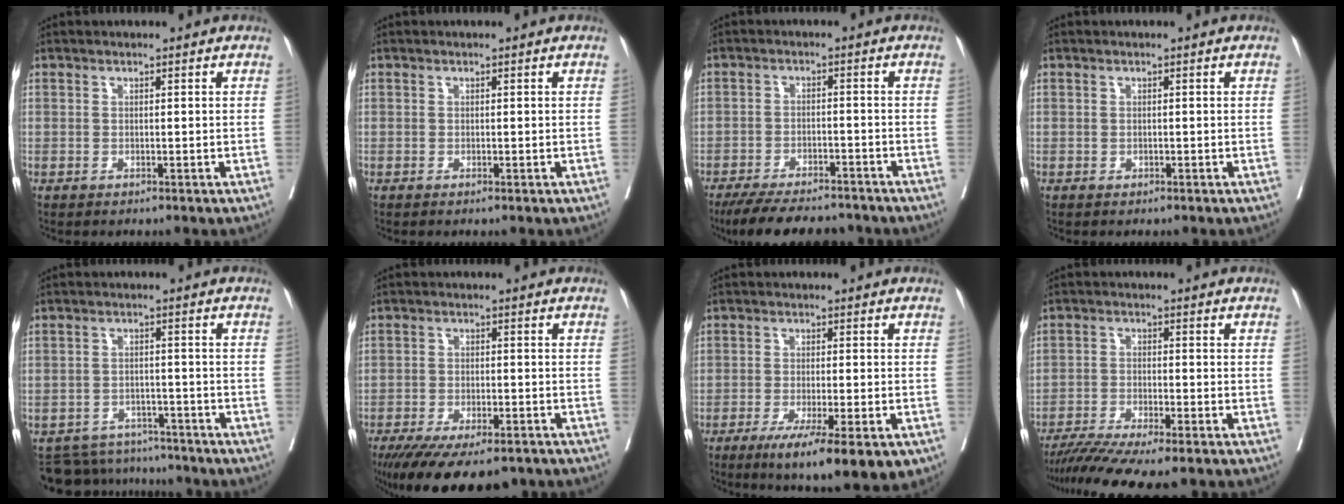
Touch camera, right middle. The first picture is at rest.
{"total": 0.0}
{"total": 11.5, "force": [-10.1, 3.3, 4.4], "torque": [-0.066, -0.003, -0.148]}
{"total": 0.0}
{"total": 8.8, "force": [-8.4, 2.7, 0.0], "torque": [0.004, 0.012, -0.117]}
{"total": 14.6, "force": [-11.1, 5.2, 8.0], "torque": [-0.142, -0.023, -0.162]}
{"total": 11.7, "force": [-6.8, 1.9, 9.3], "torque": [-0.114, -0.022, -0.102]}
{"total": 9.6, "force": [-8.0, 0.2, 5.4], "torque": [-0.081, -0.020, -0.130]}